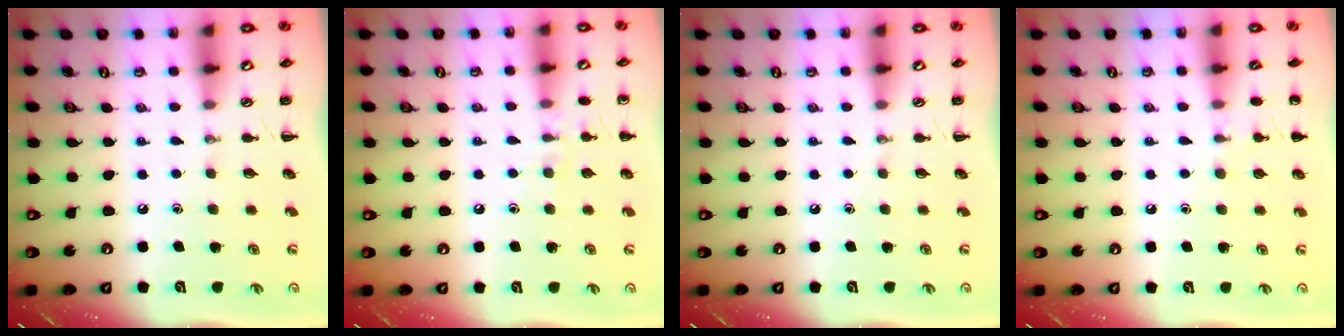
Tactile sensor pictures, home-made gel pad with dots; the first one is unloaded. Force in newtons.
{"total": 7.7, "press": 7.4, "slide": 2.0}
{"total": 0.0}
{"total": 6.6, "press": 6.4, "slide": 1.9}